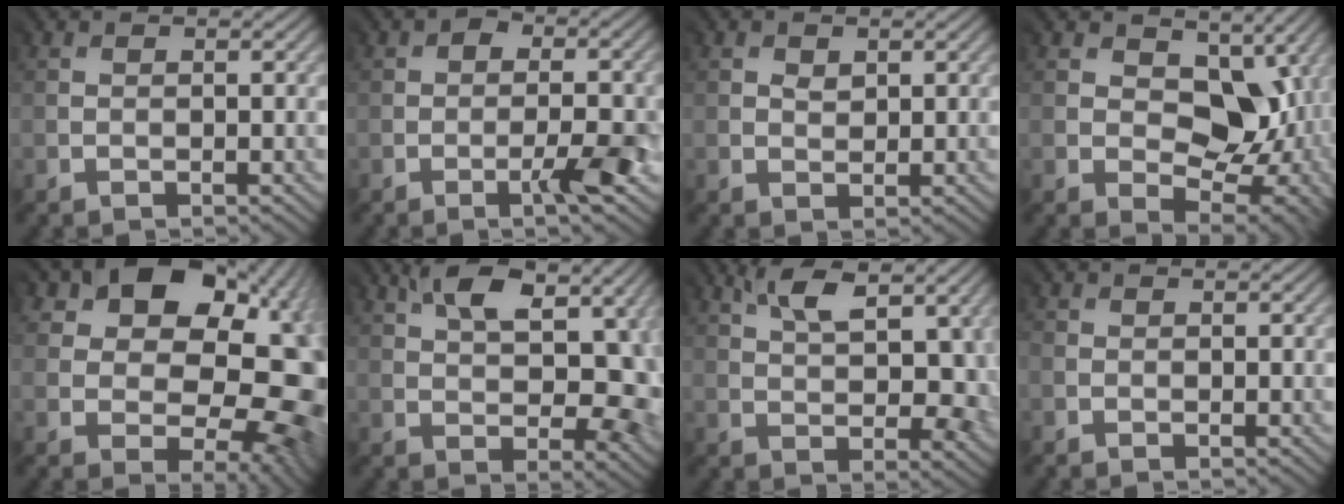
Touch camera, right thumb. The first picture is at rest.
{"total": 4.2, "force": [-1.6, 1.5, 3.5], "torque": [-0.051, 0.007, -0.030]}
{"total": 1.4, "force": [0.9, 1.0, 0.0], "torque": [-0.003, -0.001, 0.020]}
{"total": 10.8, "force": [1.3, 7.5, 7.6], "torque": [-0.135, -0.013, 0.025]}
{"total": 17.4, "force": [3.5, 12.3, 11.8], "torque": [-0.135, -0.005, 0.085]}
{"total": 12.0, "force": [4.0, 6.3, 9.4], "torque": [-0.126, 0.017, 0.063]}
{"total": 10.4, "force": [4.1, 4.8, 8.2], "torque": [-0.119, 0.021, 0.060]}
{"total": 0.6, "force": [-0.2, 0.4, 0.3], "torque": [-0.008, 0.000, -0.007]}